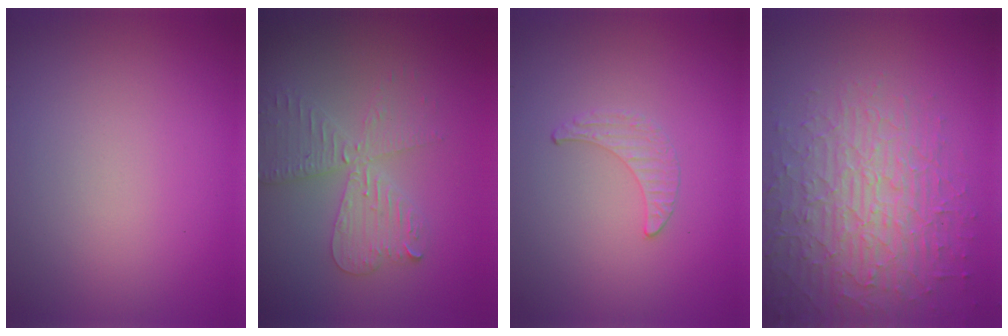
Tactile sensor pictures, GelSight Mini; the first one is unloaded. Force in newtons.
{"total": 4.1, "press": 3.5, "slide": 2.0}
{"total": 0.5, "press": 0.5, "slide": 0.2}
{"total": 6.6, "press": 5.1, "slide": 4.2}